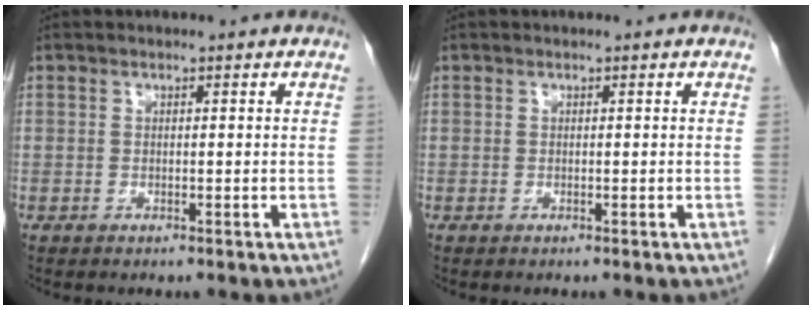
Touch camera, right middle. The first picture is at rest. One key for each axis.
{"total": 0.0}